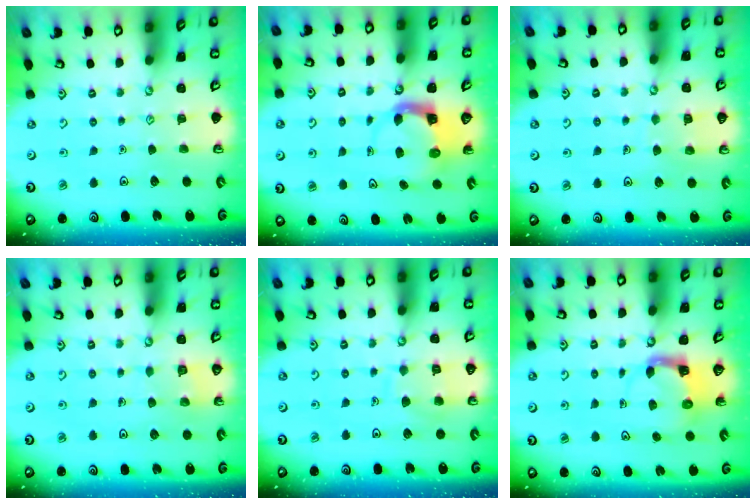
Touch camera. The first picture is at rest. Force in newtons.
{"total": 3.9, "press": 3.9, "slide": 0.6}
{"total": 6.7, "press": 6.7, "slide": 0.4}
{"total": 2.5, "press": 2.5, "slide": 0.1}
{"total": 8.0, "press": 8.0, "slide": 0.8}
{"total": 3.8, "press": 3.7, "slide": 0.6}